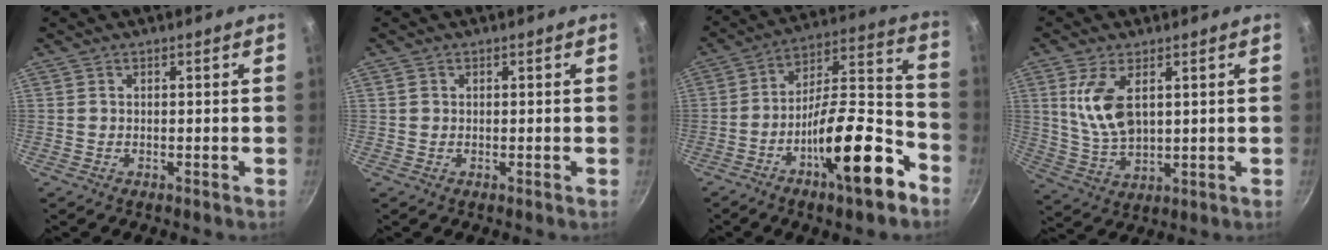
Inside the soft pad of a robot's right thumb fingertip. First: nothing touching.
{"total": 0.8, "force": [0.2, 0.7, 0.2], "torque": [-0.001, 0.003, 0.002]}
{"total": 19.4, "force": [-9.8, 6.2, 15.6], "torque": [-0.208, 0.077, -0.164]}
{"total": 9.8, "force": [3.1, 5.0, 7.8], "torque": [-0.147, -0.023, 0.069]}